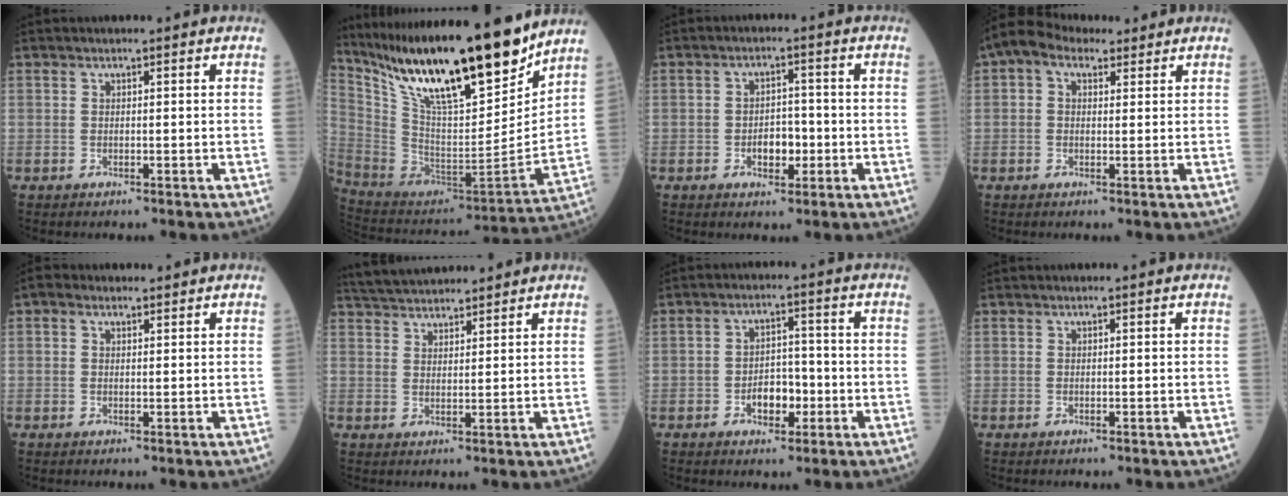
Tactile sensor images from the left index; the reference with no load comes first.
{"total": 25.6, "force": [19.7, 4.0, 15.8], "torque": [-0.285, -0.020, 0.342]}
{"total": 4.0, "force": [-1.2, 2.4, 3.0], "torque": [-0.046, 0.007, -0.018]}
{"total": 5.6, "force": [3.5, 3.2, 3.0], "torque": [-0.066, 0.042, 0.065]}
{"total": 1.6, "force": [1.0, 1.0, 0.8], "torque": [-0.021, 0.017, 0.016]}
{"total": 8.3, "force": [7.9, 1.1, 2.3], "torque": [-0.048, 0.035, 0.135]}
{"total": 4.8, "force": [-1.8, 2.8, 3.4], "torque": [-0.057, 0.010, -0.029]}
{"total": 0.0}